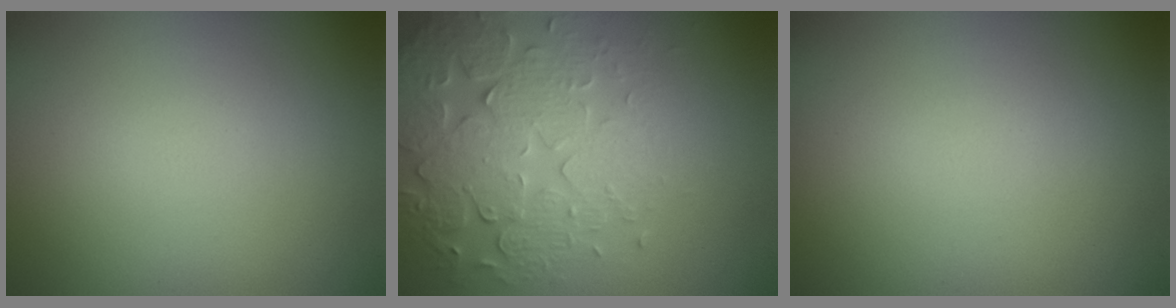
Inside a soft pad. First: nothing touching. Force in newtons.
{"total": 6.2, "press": 4.9, "slide": 3.9}
{"total": 0.0}